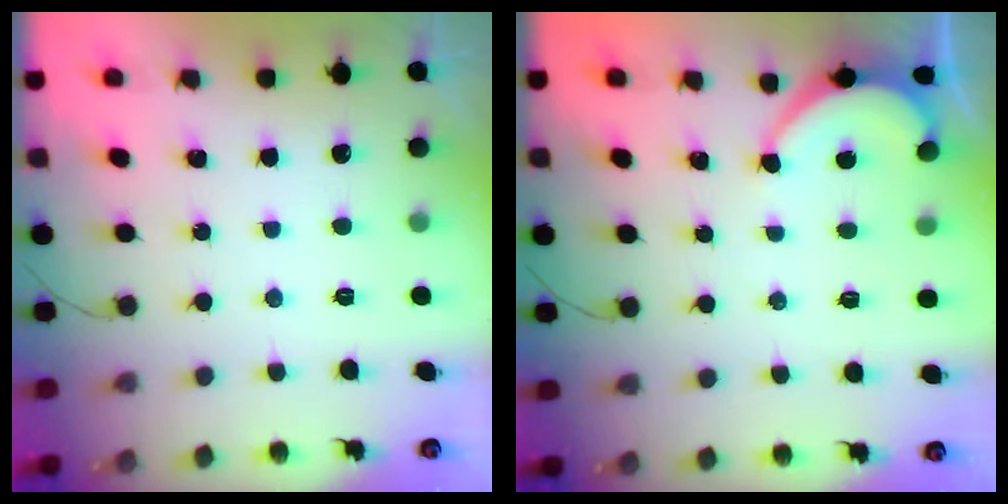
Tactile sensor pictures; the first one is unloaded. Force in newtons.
{"total": 4.1, "press": 4.0, "slide": 0.6}